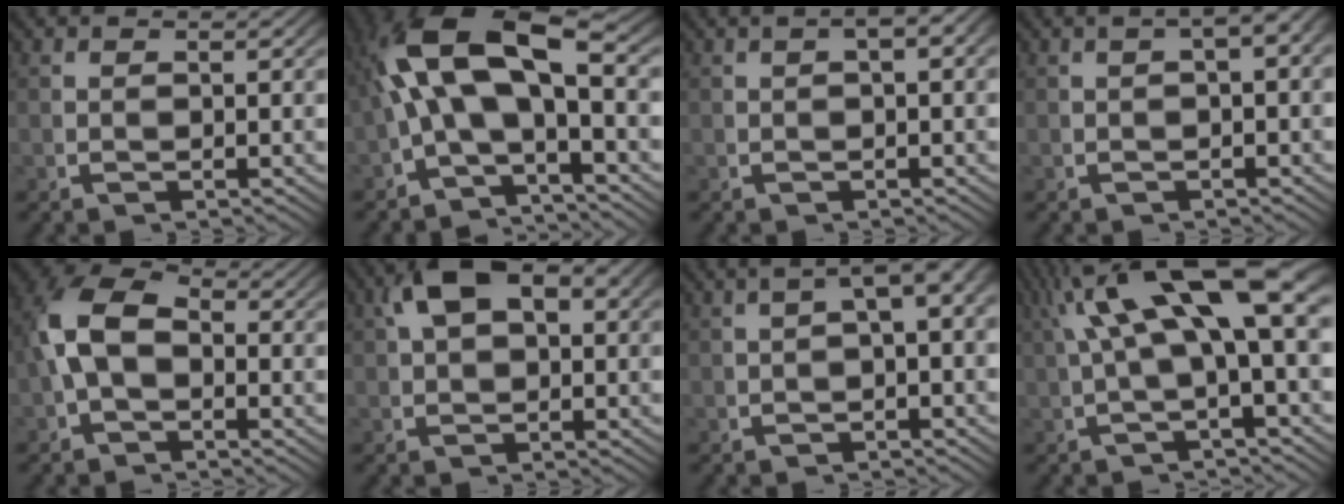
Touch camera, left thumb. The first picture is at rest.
{"total": 11.1, "force": [-0.1, 6.5, 9.1], "torque": [-0.182, -0.021, 0.001]}
{"total": 2.5, "force": [0.6, 0.9, 2.3], "torque": [-0.030, 0.016, 0.004]}
{"total": 4.3, "force": [1.1, 1.8, 3.8], "torque": [-0.041, 0.031, 0.005]}
{"total": 6.9, "force": [-0.2, 4.9, 4.8], "torque": [-0.115, -0.017, 0.002]}
{"total": 7.1, "force": [2.1, 3.9, 5.4], "torque": [-0.112, -0.005, 0.044]}
{"total": 4.7, "force": [0.8, 1.9, 4.2], "torque": [-0.056, 0.021, 0.003]}
{"total": 8.4, "force": [2.2, 3.1, 7.5], "torque": [-0.126, 0.011, 0.035]}